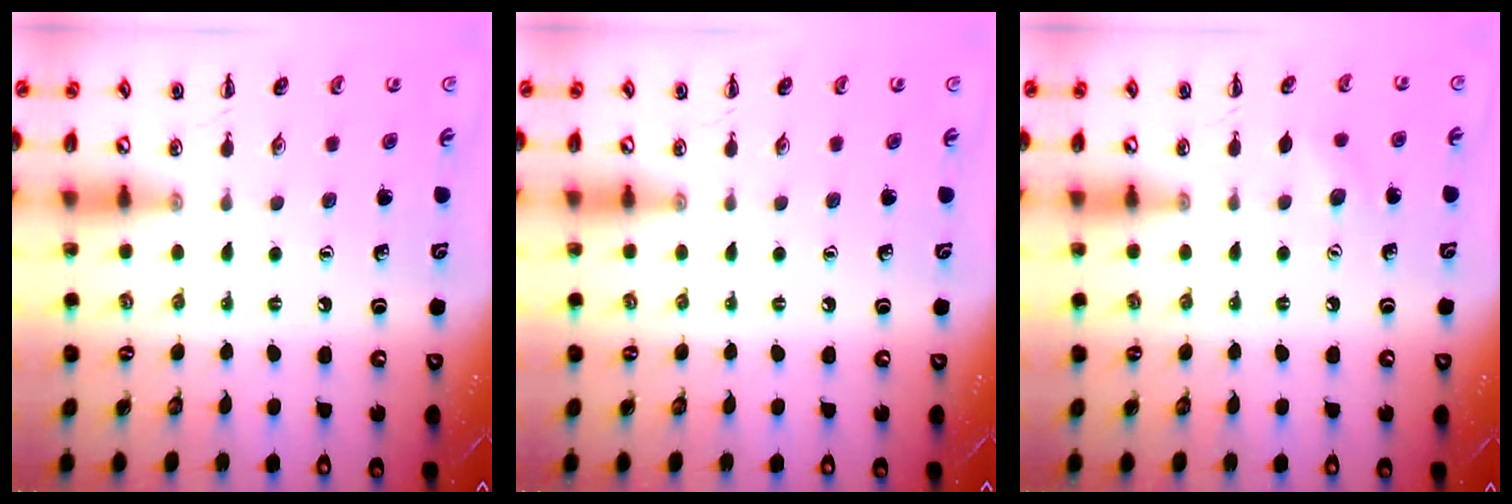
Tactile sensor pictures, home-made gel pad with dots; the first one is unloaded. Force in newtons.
{"total": 0.0}
{"total": 5.7, "press": 5.5, "slide": 1.4}